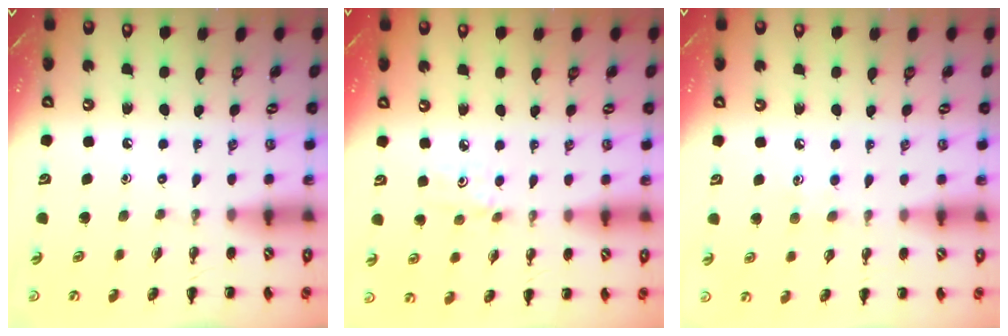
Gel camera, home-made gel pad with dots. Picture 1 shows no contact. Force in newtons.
{"total": 4.0, "press": 3.7, "slide": 1.6}
{"total": 4.4, "press": 4.2, "slide": 1.2}